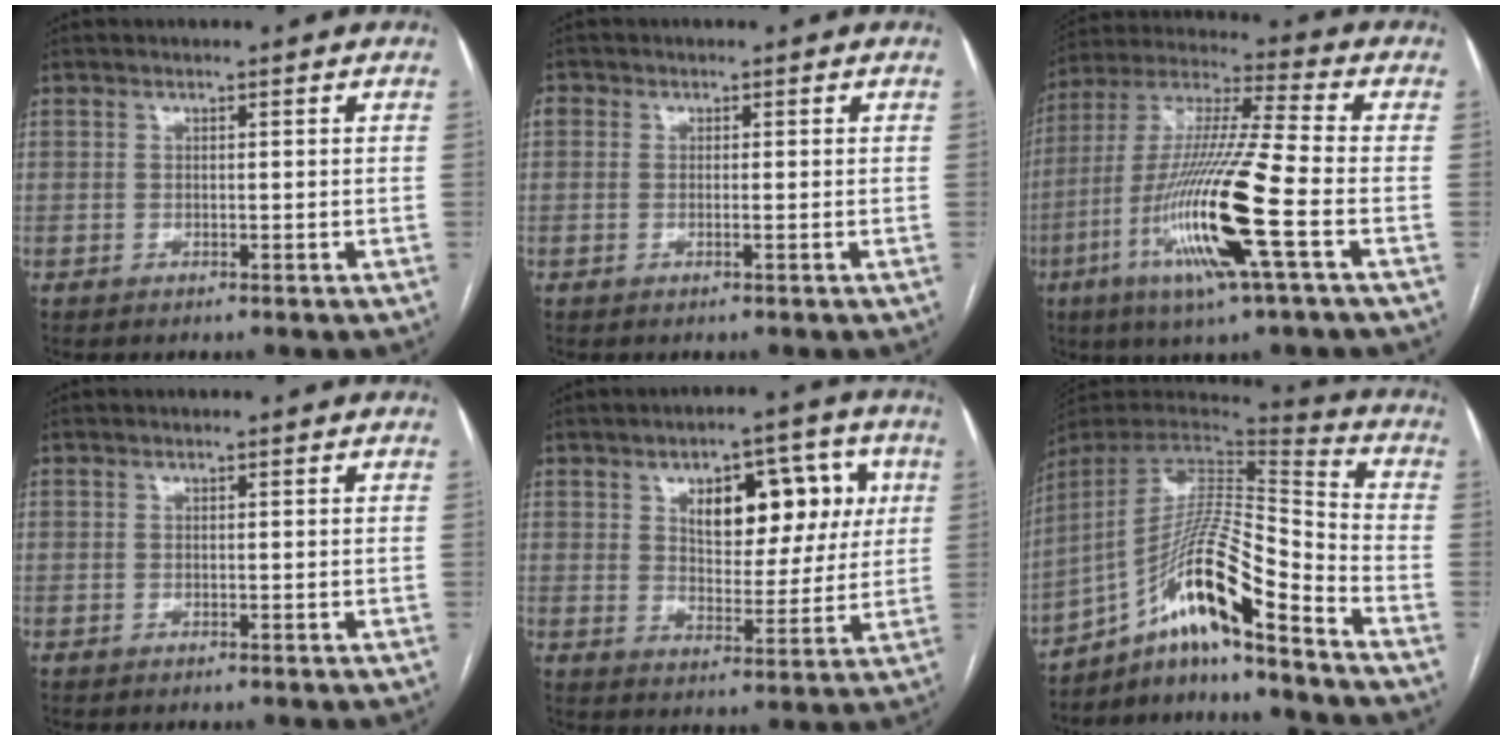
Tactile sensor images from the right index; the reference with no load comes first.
{"total": 1.6, "force": [0.0, 1.0, 1.3], "torque": [-0.028, 0.007, 0.000]}
{"total": 18.8, "force": [-6.3, 0.2, 17.7], "torque": [-0.367, -0.021, -0.123]}
{"total": 0.0}
{"total": 12.1, "force": [4.1, 6.2, 9.5], "torque": [-0.123, 0.025, 0.065]}
{"total": 17.0, "force": [-10.9, 0.8, 13.0], "torque": [-0.246, 0.011, -0.192]}